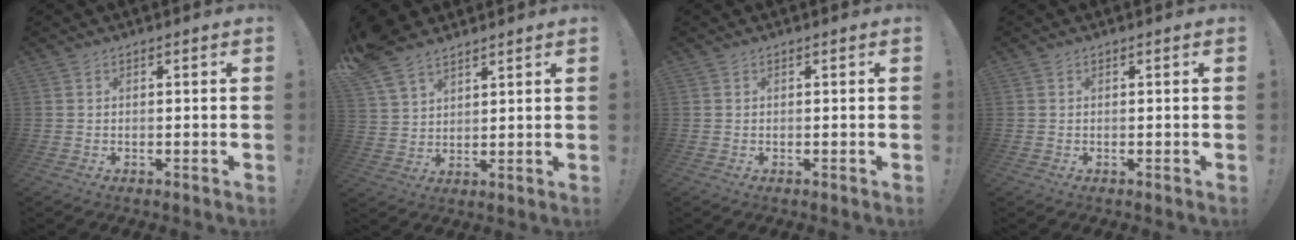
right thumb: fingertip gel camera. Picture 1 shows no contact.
{"total": 9.3, "force": [7.3, 4.6, 3.4], "torque": [-0.061, -0.041, 0.145]}
{"total": 0.0}
{"total": 0.0}